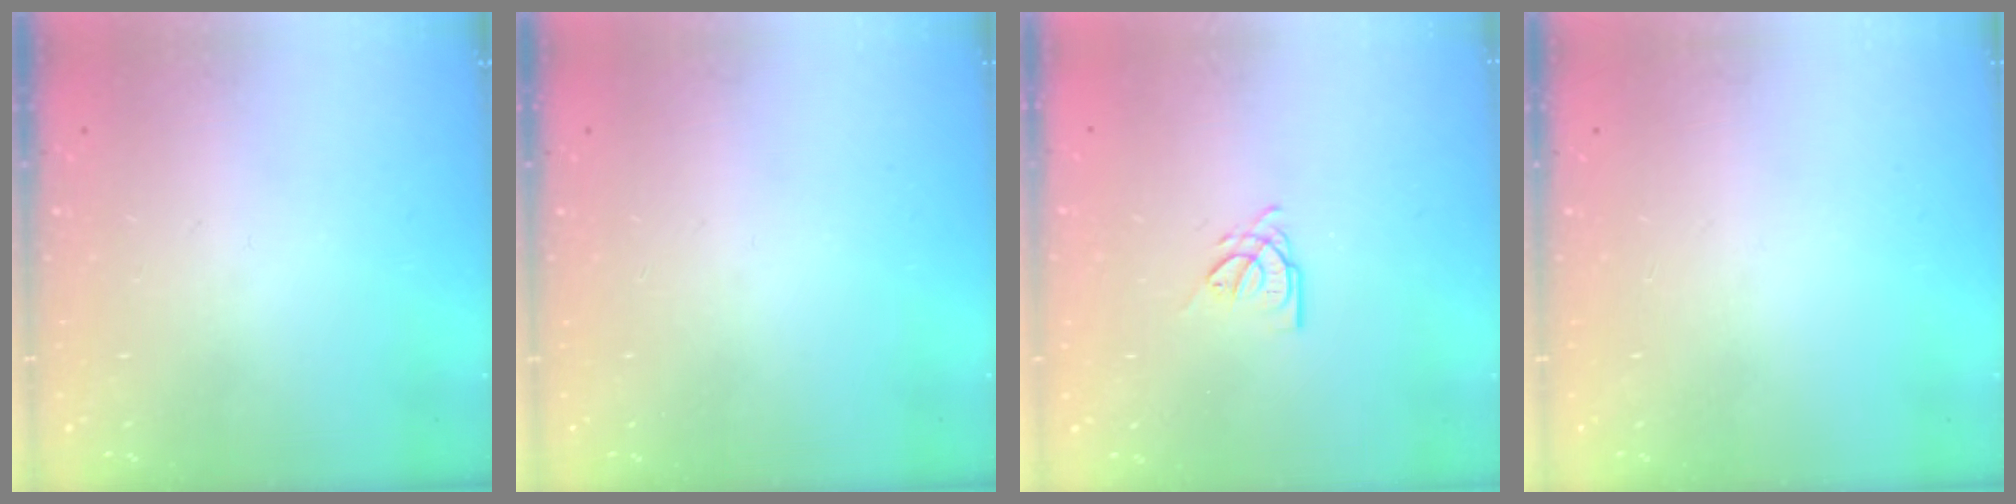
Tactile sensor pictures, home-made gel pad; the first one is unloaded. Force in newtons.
{"total": 0.0}
{"total": 4.2, "press": 4.1, "slide": 0.4}
{"total": 0.0}